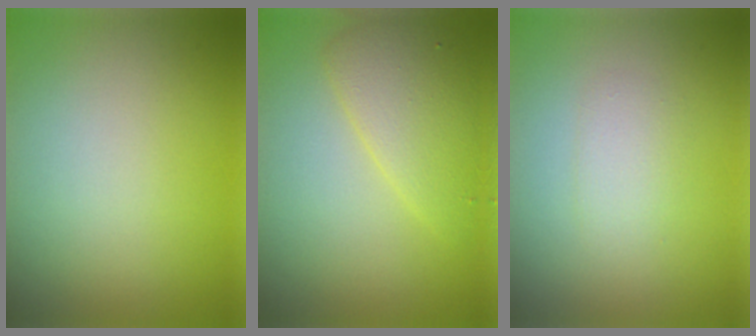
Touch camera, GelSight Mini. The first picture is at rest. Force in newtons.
{"total": 3.4, "press": 3.4, "slide": 0.2}
{"total": 1.5, "press": 1.5, "slide": 0.1}